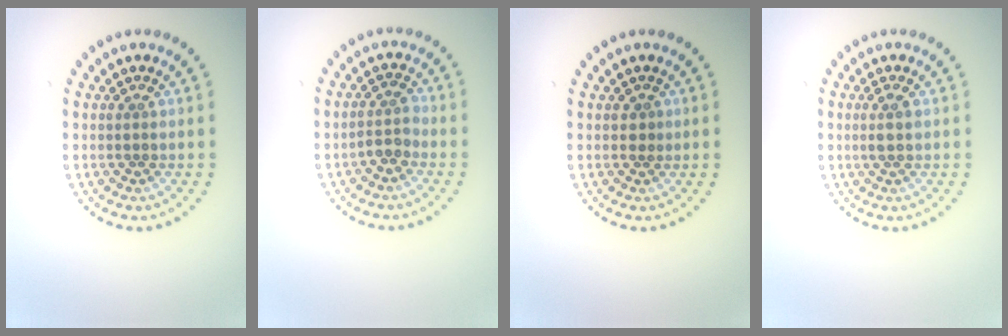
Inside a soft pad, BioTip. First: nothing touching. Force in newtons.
{"total": 1.7, "press": 1.4, "slide": 0.8}
{"total": 0.8, "press": 0.7, "slide": 0.3}
{"total": 1.3, "press": 1.2, "slide": 0.4}